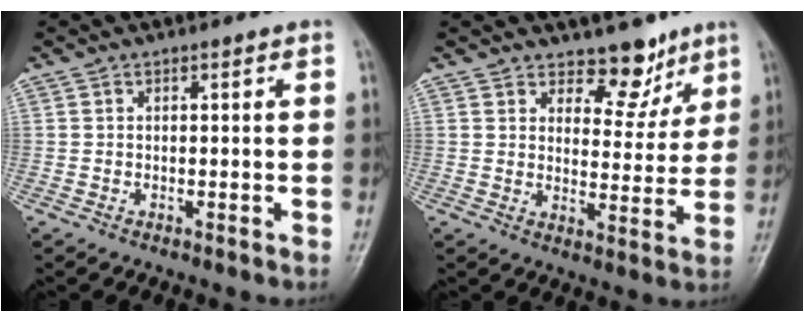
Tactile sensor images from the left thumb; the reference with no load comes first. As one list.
[{"total": 7.2, "force": [5.5, 4.0, 2.3], "torque": [0.007, -0.040, 0.085]}]